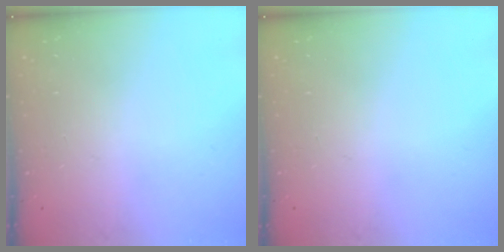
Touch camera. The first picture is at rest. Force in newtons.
{"total": 0.0}